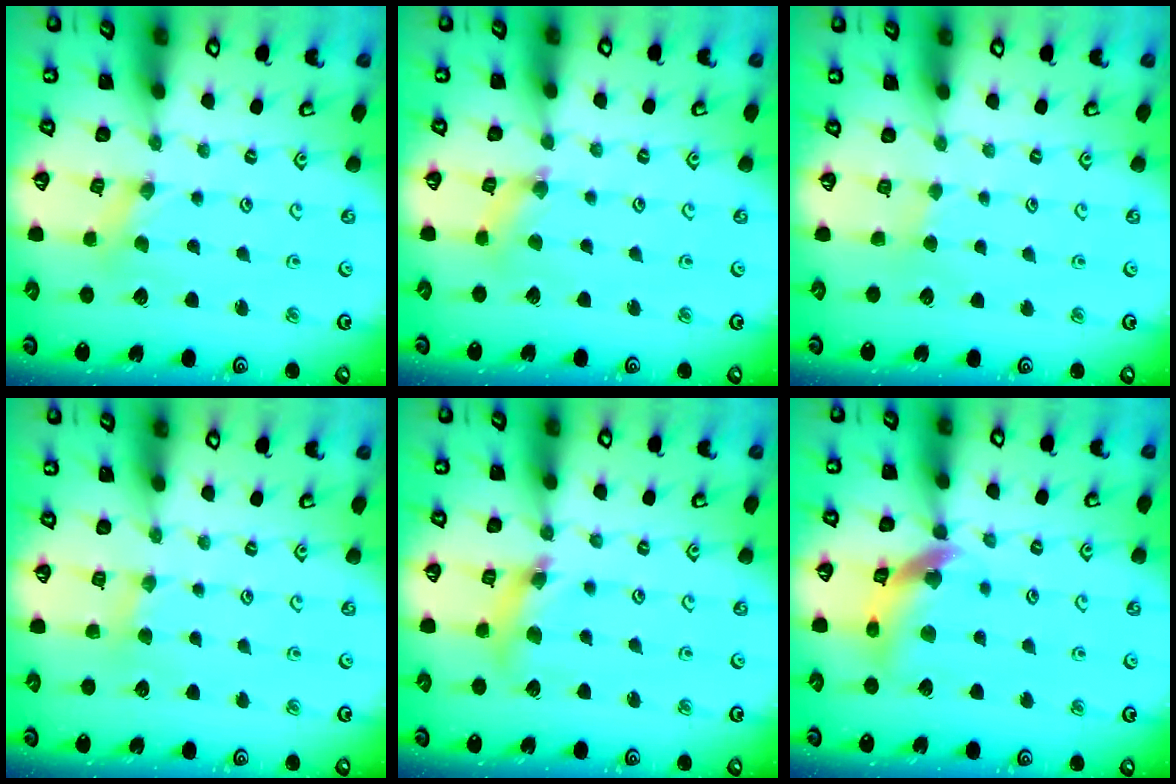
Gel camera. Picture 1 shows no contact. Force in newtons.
{"total": 2.0, "press": 2.0, "slide": 0.3}
{"total": 2.0, "press": 2.0, "slide": 0.4}
{"total": 3.2, "press": 3.1, "slide": 0.7}
{"total": 9.2, "press": 9.2, "slide": 1.2}
{"total": 13.2, "press": 13.1, "slide": 1.5}